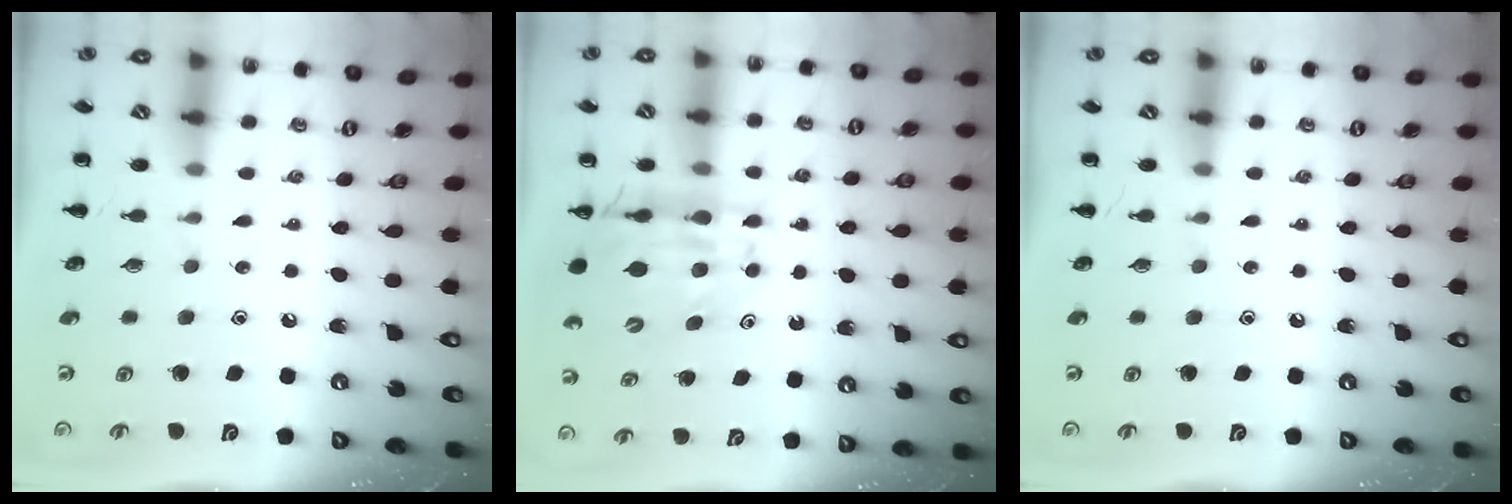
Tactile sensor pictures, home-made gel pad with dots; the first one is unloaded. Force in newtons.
{"total": 13.5, "press": 12.9, "slide": 3.9}
{"total": 0.0}